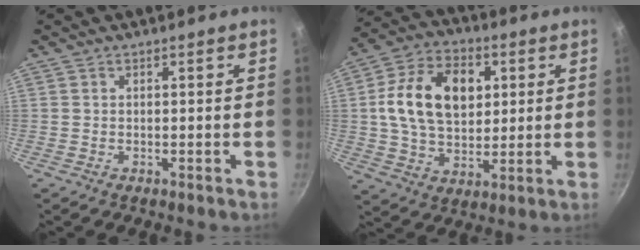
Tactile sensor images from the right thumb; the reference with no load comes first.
{"total": 17.1, "force": [3.5, 11.7, 12.0], "torque": [-0.185, 0.005, 0.051]}